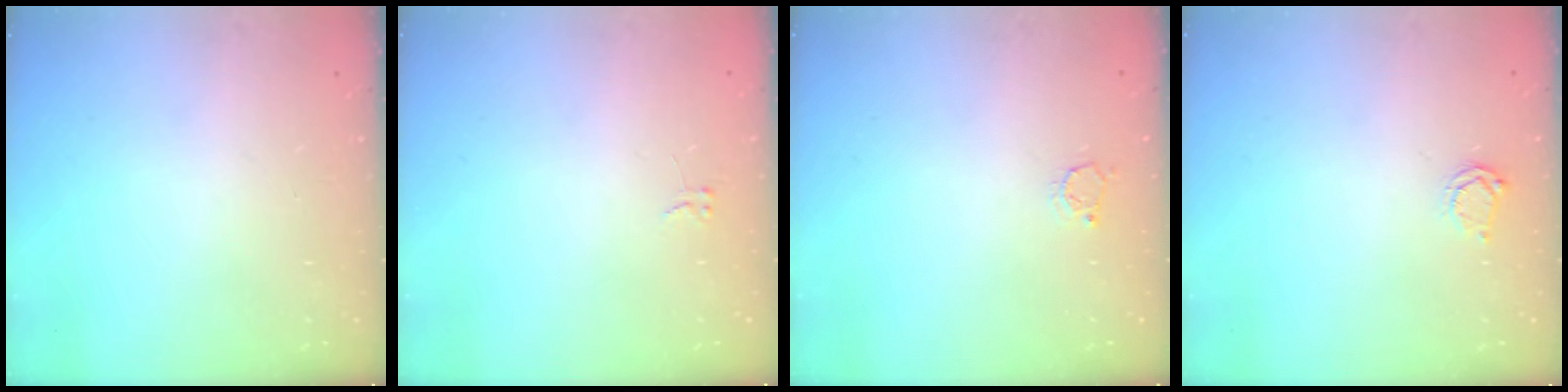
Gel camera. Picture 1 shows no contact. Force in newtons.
{"total": 2.6, "press": 2.6, "slide": 0.3}
{"total": 2.7, "press": 2.7, "slide": 0.3}
{"total": 4.0, "press": 3.9, "slide": 0.5}